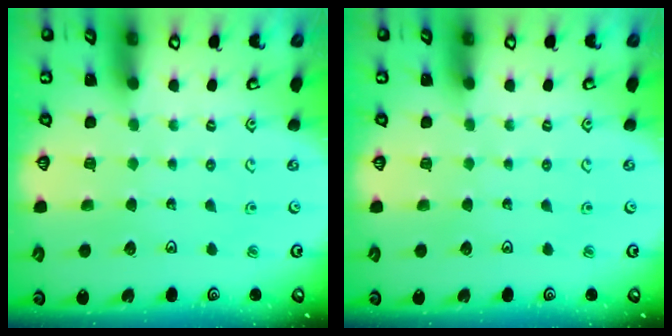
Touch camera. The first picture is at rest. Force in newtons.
{"total": 0.0}